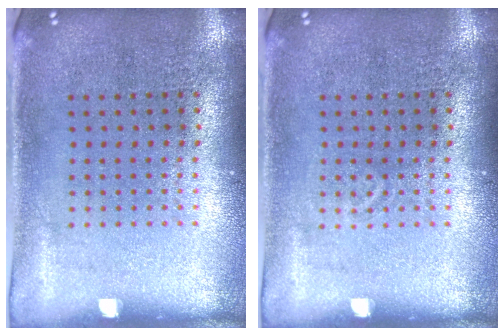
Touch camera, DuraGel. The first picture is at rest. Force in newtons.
{"total": 0.6, "press": 0.5, "slide": 0.3}